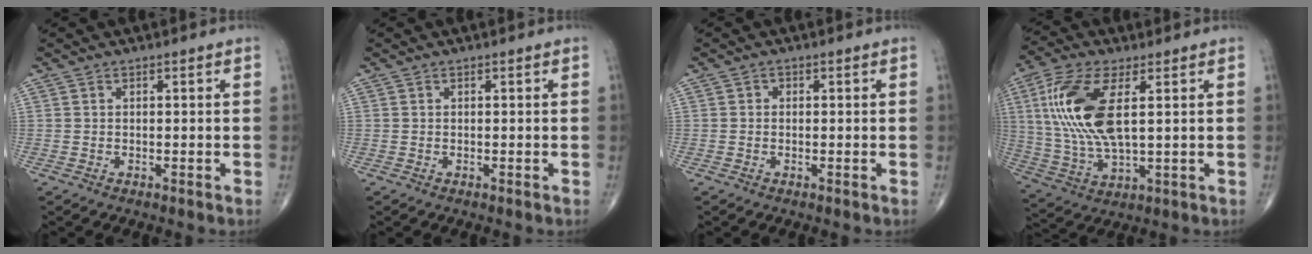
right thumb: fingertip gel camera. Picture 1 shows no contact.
{"total": 0.0}
{"total": 0.6, "force": [-0.1, 0.6, 0.2], "torque": [0.003, 0.002, -0.006]}
{"total": 15.9, "force": [3.4, 6.5, 14.1], "torque": [-0.313, -0.007, 0.070]}